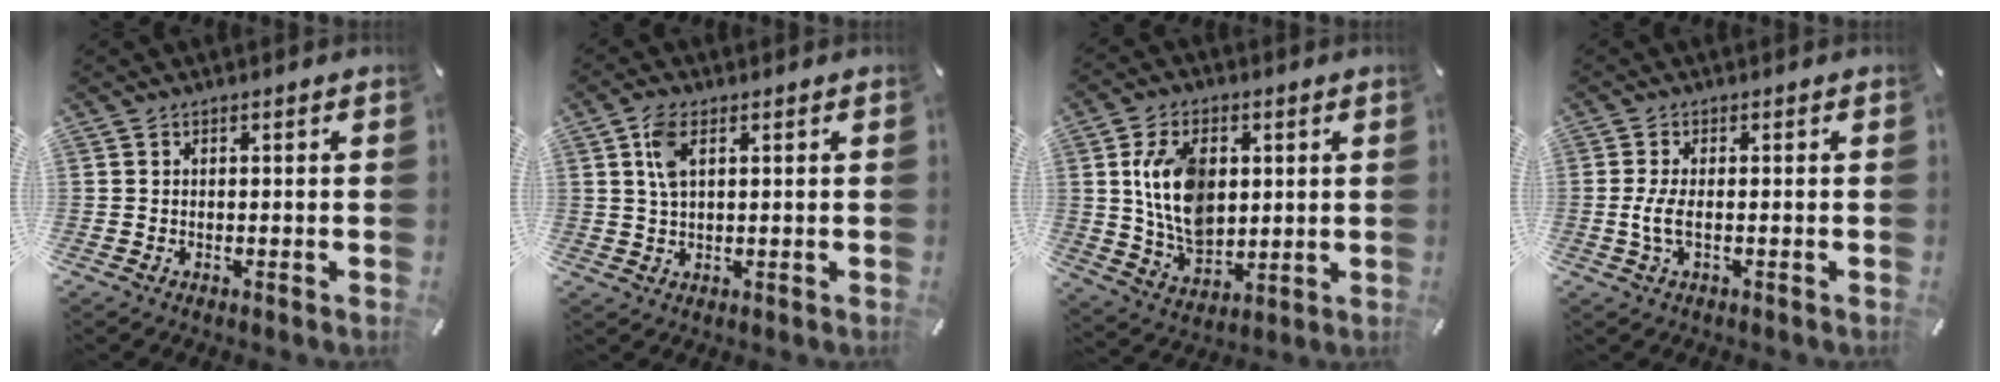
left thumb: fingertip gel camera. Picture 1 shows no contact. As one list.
[{"total": 5.1, "force": [1.8, 2.3, 4.2], "torque": [-0.099, 0.005, 0.028]}, {"total": 13.5, "force": [2.8, 9.3, 9.4], "torque": [-0.201, 0.006, 0.053]}, {"total": 4.2, "force": [-0.6, 1.4, 3.9], "torque": [-0.092, -0.007, -0.016]}]